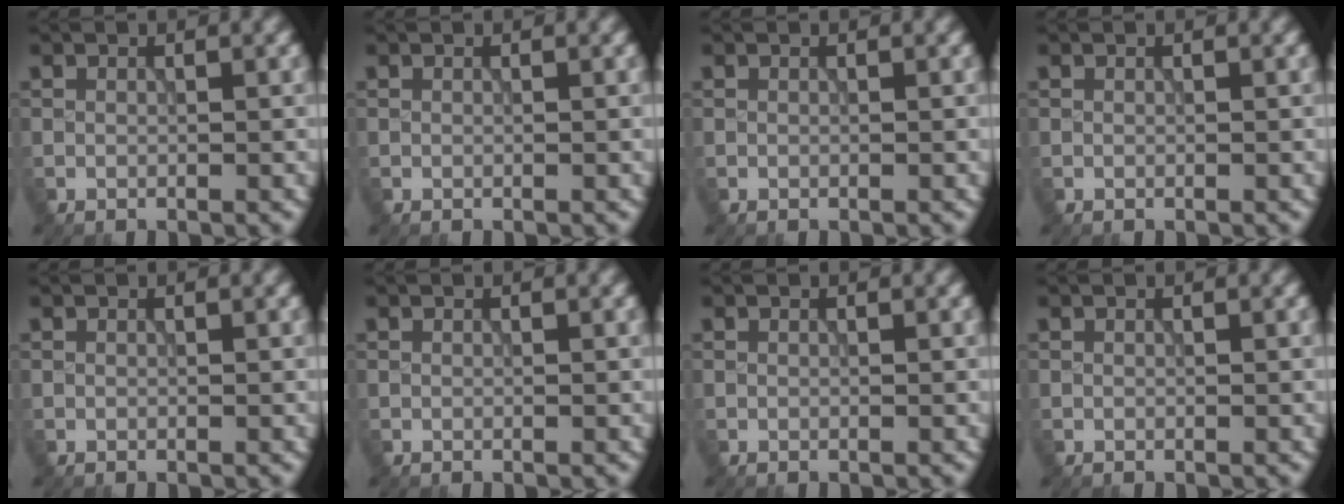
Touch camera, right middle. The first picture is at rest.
{"total": 0.0}
{"total": 0.0}
{"total": 0.0}
{"total": 0.0}
{"total": 0.0}
{"total": 0.0}
{"total": 0.0}